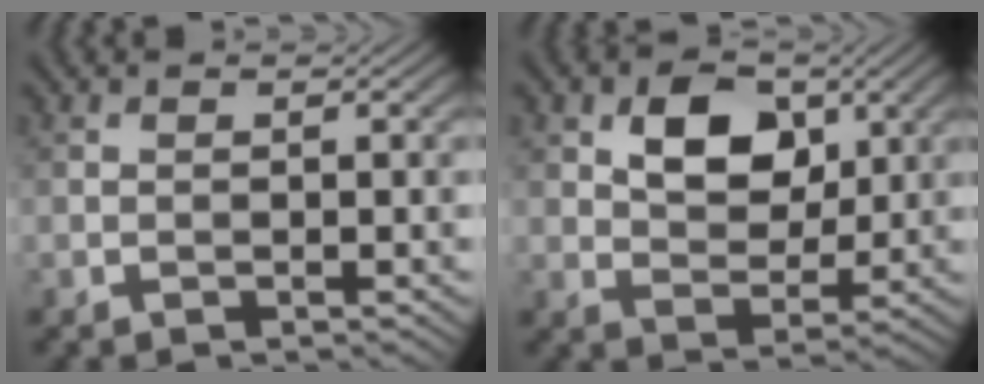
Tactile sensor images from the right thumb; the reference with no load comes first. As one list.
[{"total": 7.4, "force": [2.7, 4.9, 4.8], "torque": [-0.087, 0.000, 0.040]}]